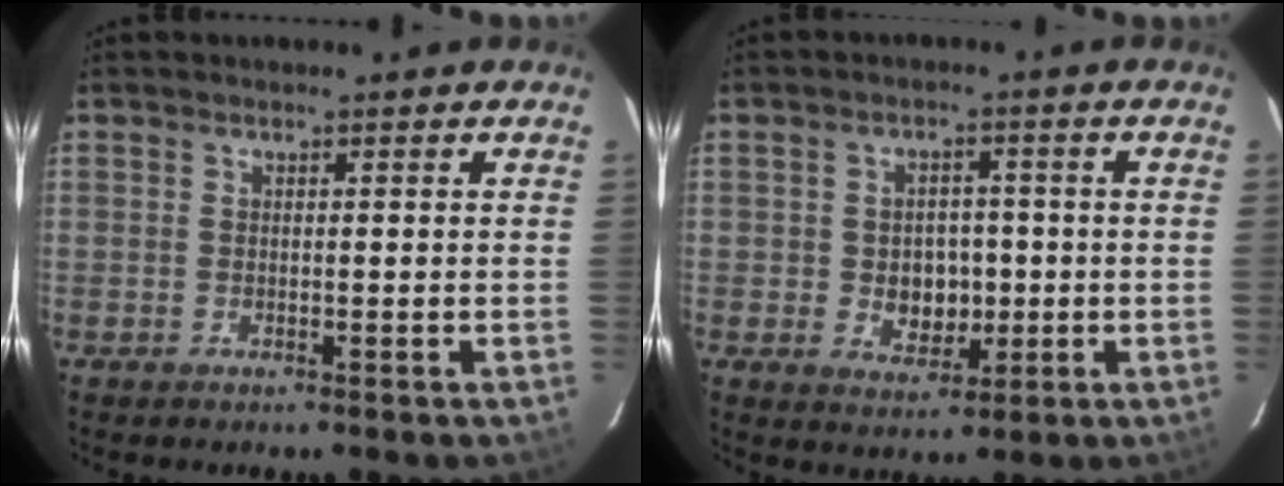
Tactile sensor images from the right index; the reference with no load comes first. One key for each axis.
{"total": 6.1, "fx": -0.7, "fy": 4.9, "fz": 3.5, "tx": -0.064, "ty": 0.003, "tz": 0.001}